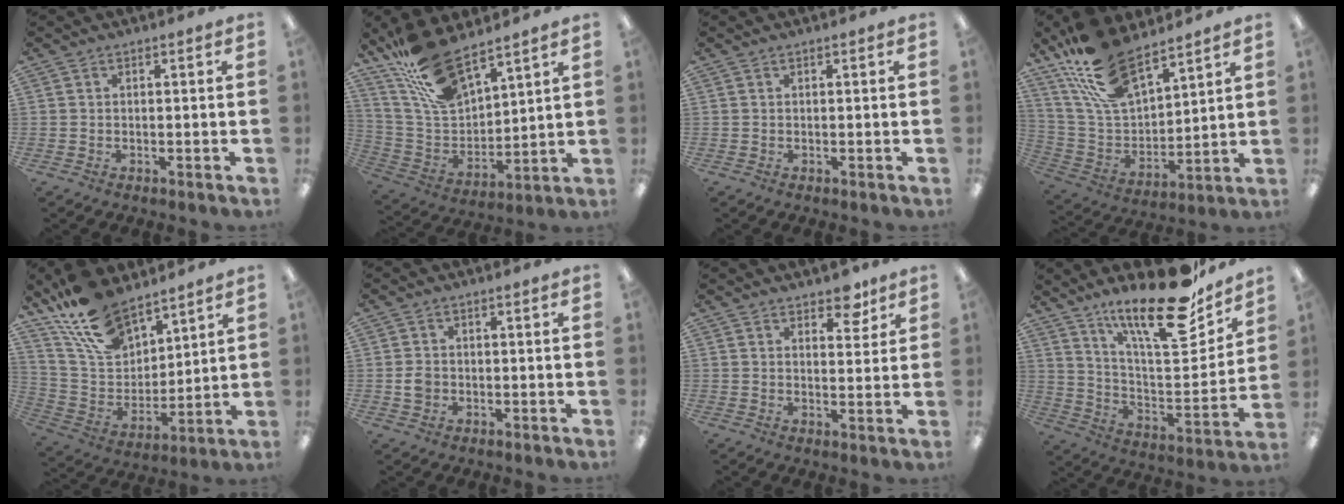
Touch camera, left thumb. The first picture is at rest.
{"total": 17.0, "force": [13.2, 6.5, 8.6], "torque": [-0.194, -0.064, 0.243]}
{"total": 0.0}
{"total": 19.2, "force": [14.4, 8.1, 9.7], "torque": [-0.206, -0.074, 0.267]}
{"total": 17.3, "force": [13.1, 8.7, 7.3], "torque": [-0.152, -0.073, 0.245]}
{"total": 2.7, "force": [-0.2, 2.2, 1.4], "torque": [-0.027, 0.005, -0.005]}
{"total": 6.0, "force": [4.8, 2.7, 2.4], "torque": [-0.010, -0.032, 0.080]}
{"total": 23.9, "force": [17.7, 6.5, 14.7], "torque": [-0.226, -0.122, 0.288]}